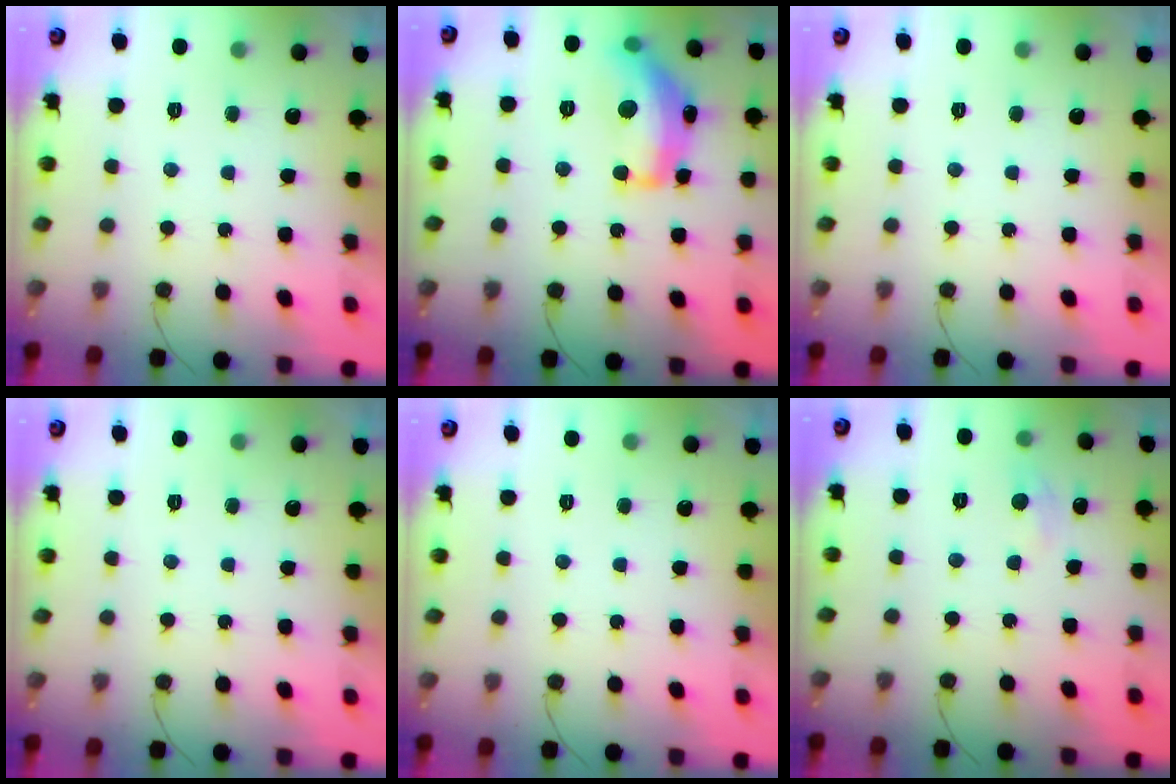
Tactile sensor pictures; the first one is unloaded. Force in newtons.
{"total": 16.5, "press": 16.5, "slide": 1.0}
{"total": 0.0}
{"total": 0.0}
{"total": 0.0}
{"total": 4.6, "press": 4.6, "slide": 0.6}